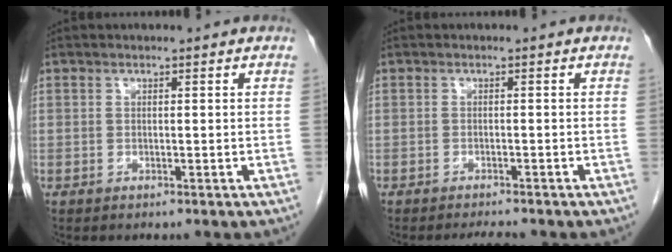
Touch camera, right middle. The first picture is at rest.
{"total": 2.2, "force": [-2.1, 0.2, 0.7], "torque": [-0.012, -0.006, -0.029]}